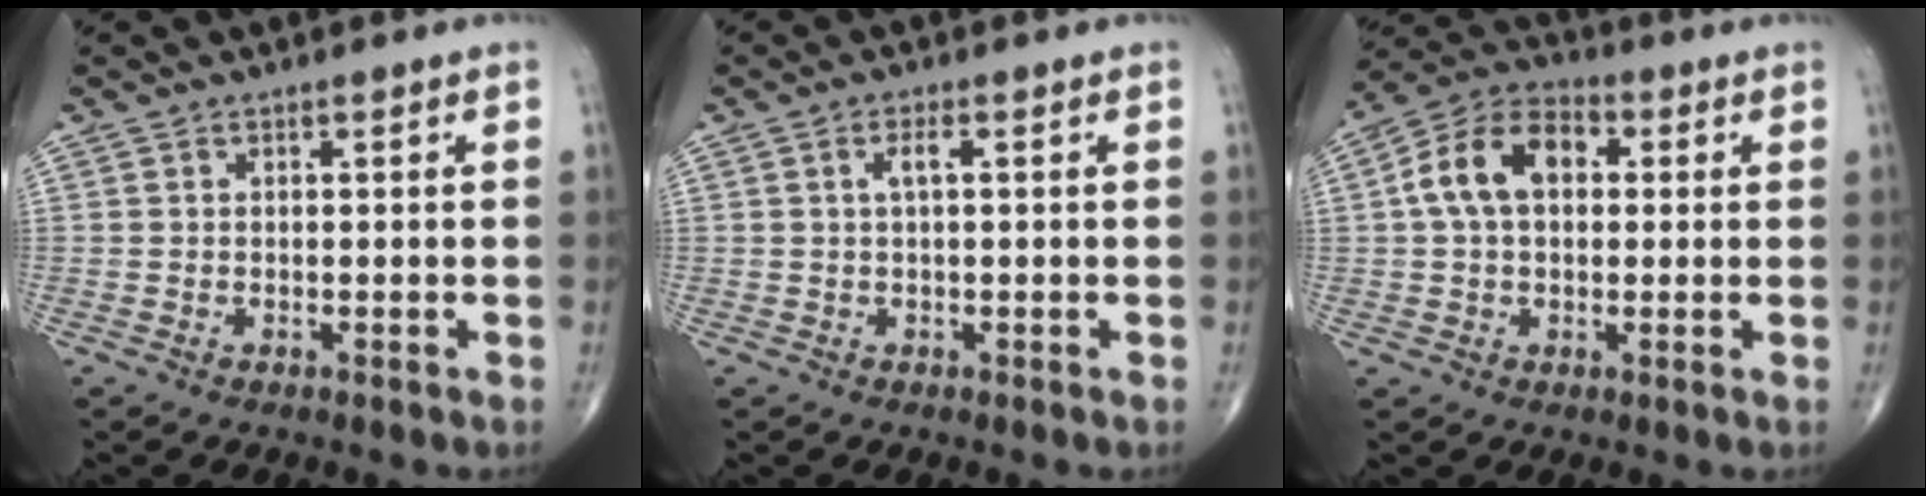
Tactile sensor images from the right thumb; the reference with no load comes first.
{"total": 1.9, "force": [0.4, 0.5, 1.8], "torque": [-0.044, 0.006, 0.007]}
{"total": 11.9, "force": [1.9, 7.8, 8.8], "torque": [-0.153, 0.029, 0.024]}